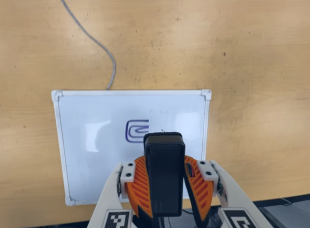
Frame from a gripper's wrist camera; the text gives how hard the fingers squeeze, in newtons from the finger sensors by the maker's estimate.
{"total": 11.9, "left": 11.2, "right": 12.6}